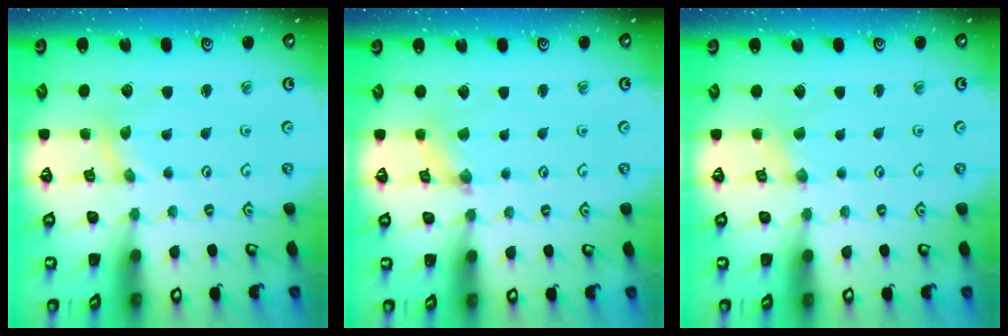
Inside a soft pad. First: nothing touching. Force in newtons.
{"total": 1.0, "press": 1.0, "slide": 0.2}
{"total": 0.0}